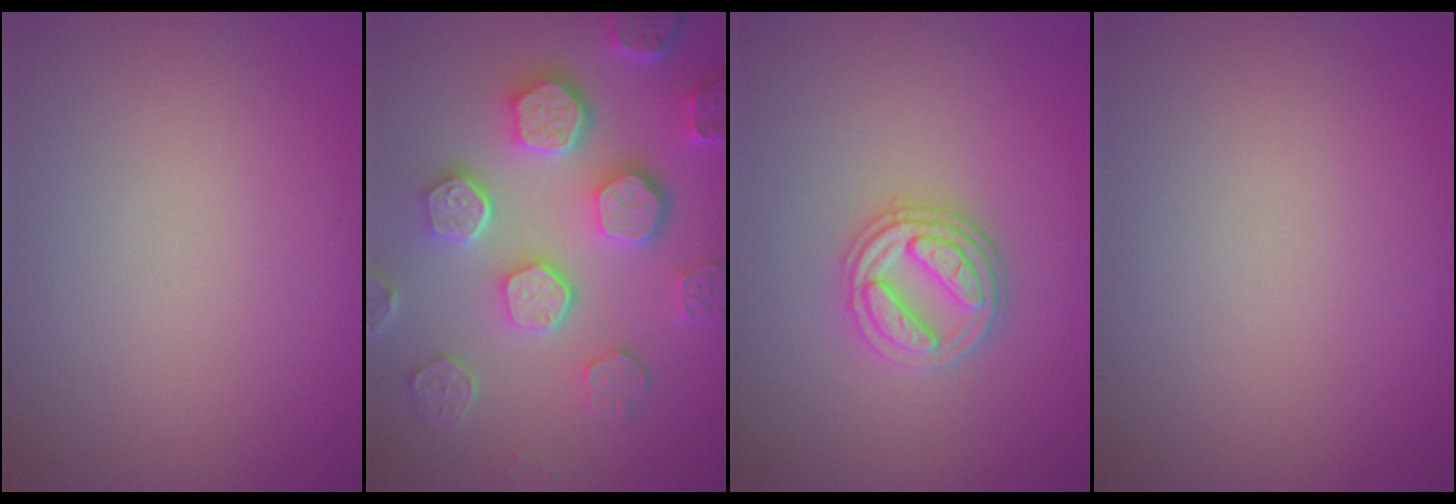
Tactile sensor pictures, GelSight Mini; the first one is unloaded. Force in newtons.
{"total": 7.8, "press": 6.1, "slide": 5.0}
{"total": 3.6, "press": 3.1, "slide": 1.7}
{"total": 0.0}